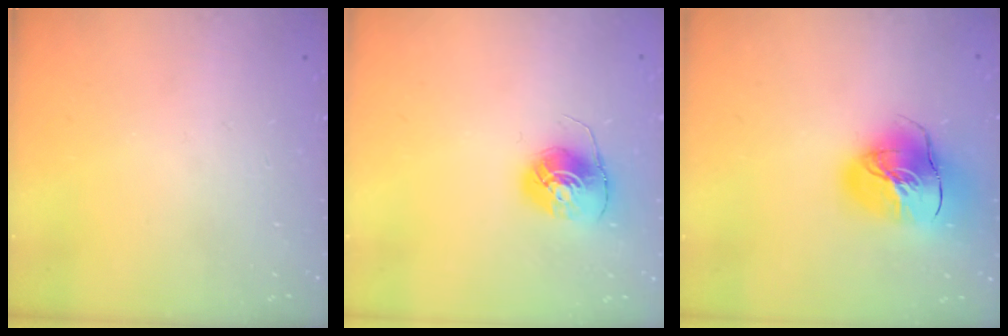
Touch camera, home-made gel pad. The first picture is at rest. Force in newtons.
{"total": 7.9, "press": 7.9, "slide": 0.1}
{"total": 16.5, "press": 16.4, "slide": 2.3}